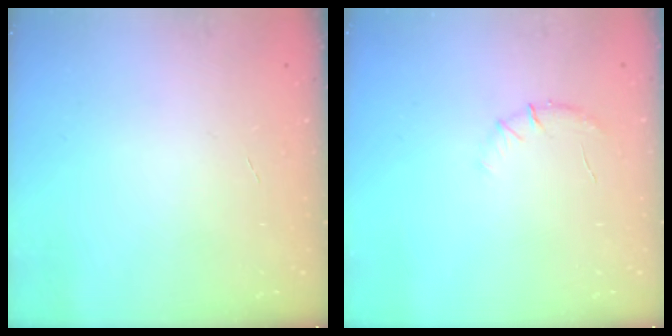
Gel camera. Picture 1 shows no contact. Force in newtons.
{"total": 5.4, "press": 5.2, "slide": 1.7}